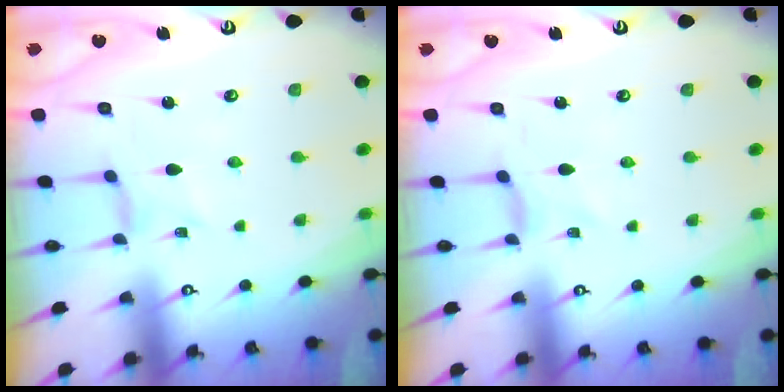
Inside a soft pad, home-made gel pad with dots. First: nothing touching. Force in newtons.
{"total": 0.0}